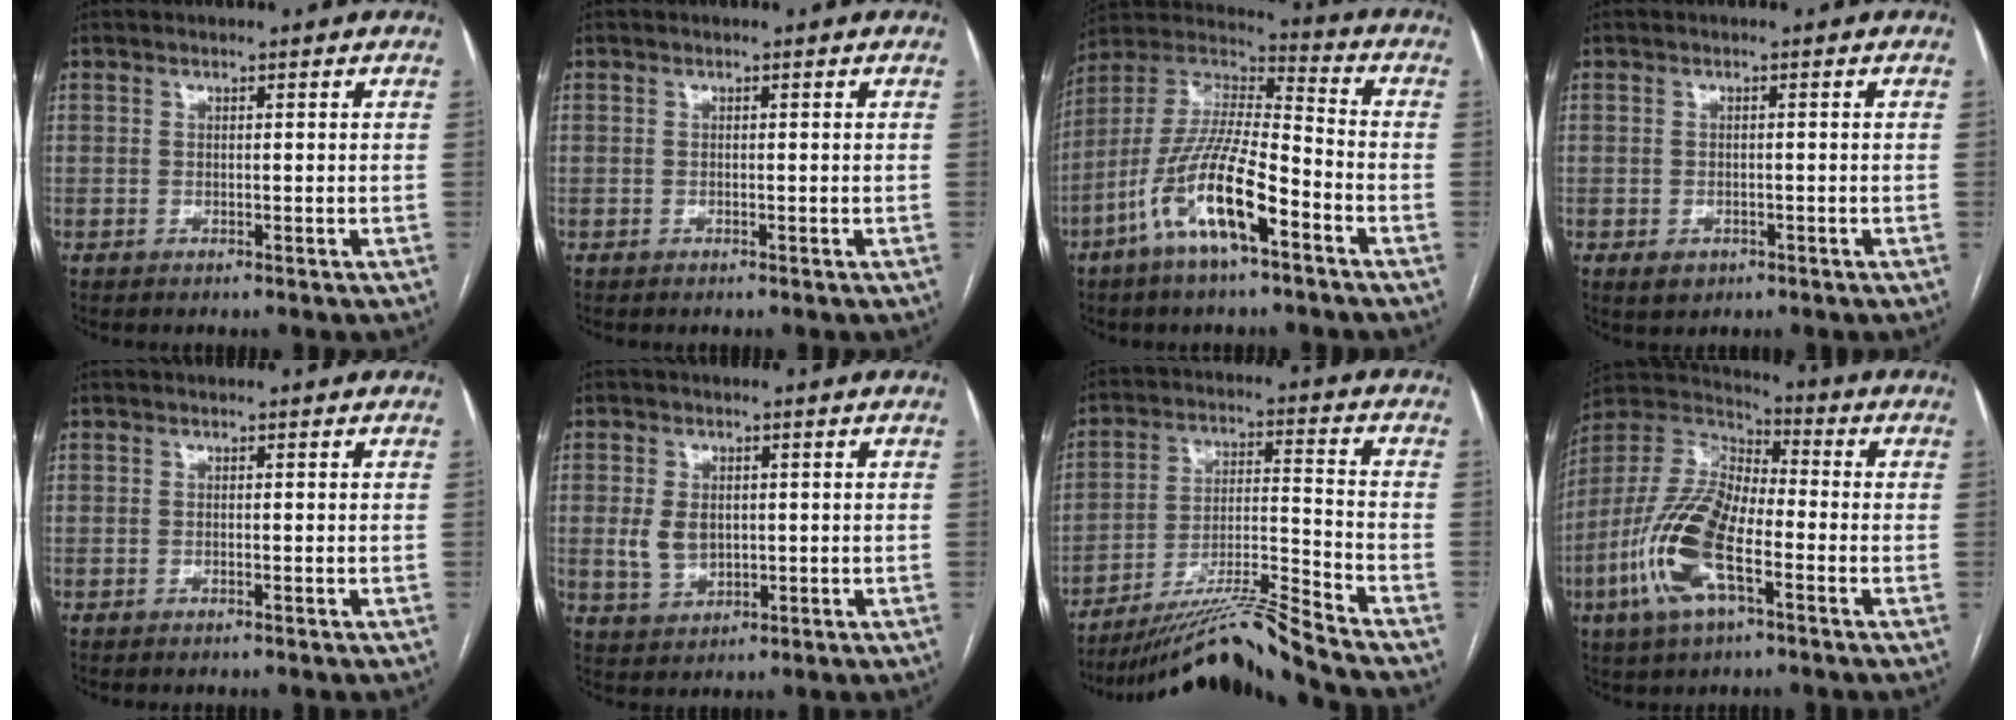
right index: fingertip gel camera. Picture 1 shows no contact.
{"total": 0.0}
{"total": 15.2, "force": [-7.2, 2.9, 13.1], "torque": [-0.263, -0.003, -0.134]}
{"total": 2.4, "force": [-1.1, 1.7, 1.3], "torque": [-0.018, 0.000, -0.005]}
{"total": 0.0}
{"total": 4.9, "force": [0.2, 3.5, 3.4], "torque": [-0.072, 0.005, 0.014]}
{"total": 13.1, "force": [-11.7, -3.2, 4.7], "torque": [-0.075, 0.001, -0.209]}
{"total": 15.9, "force": [-5.3, 5.8, 13.8], "torque": [-0.306, 0.002, -0.103]}